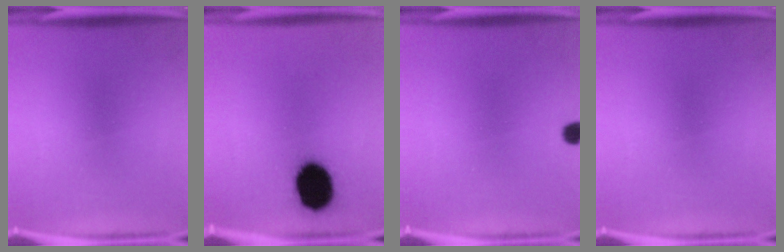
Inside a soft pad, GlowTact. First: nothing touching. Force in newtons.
{"total": 14.8}
{"total": 2.0}
{"total": 0.0}